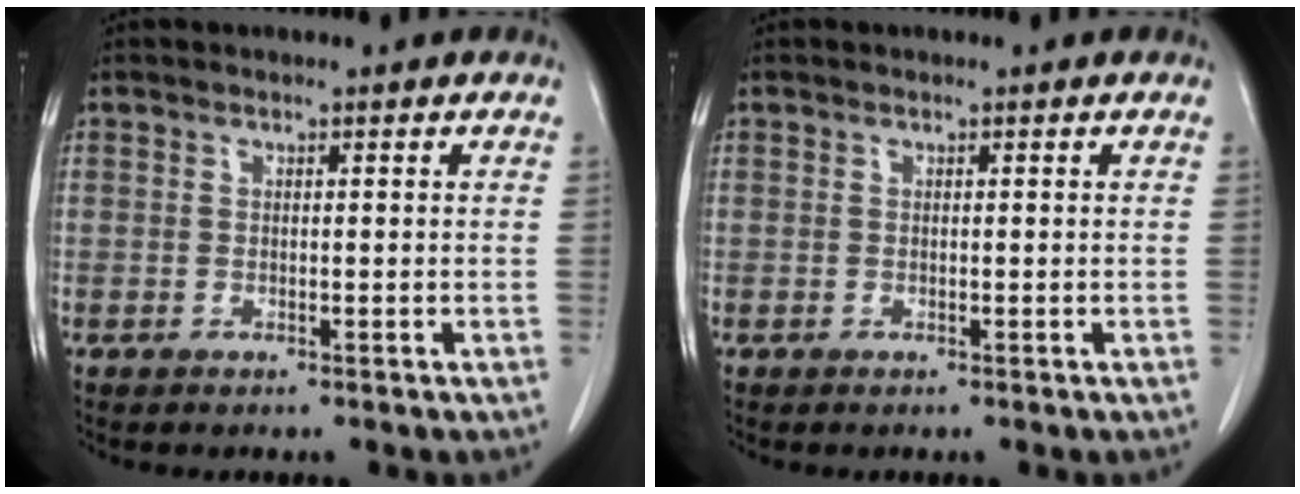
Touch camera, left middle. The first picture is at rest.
{"total": 0.0}